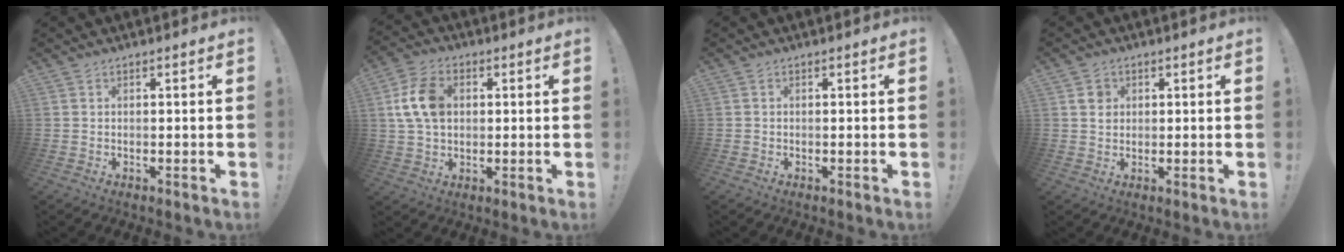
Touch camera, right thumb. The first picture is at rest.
{"total": 12.5, "force": [2.1, 8.8, 8.6], "torque": [-0.152, 0.009, 0.043]}
{"total": 0.6, "force": [-0.2, 0.6, 0.0], "torque": [-0.003, 0.004, -0.003]}
{"total": 3.9, "force": [1.3, 3.4, 1.5], "torque": [-0.014, 0.001, 0.023]}